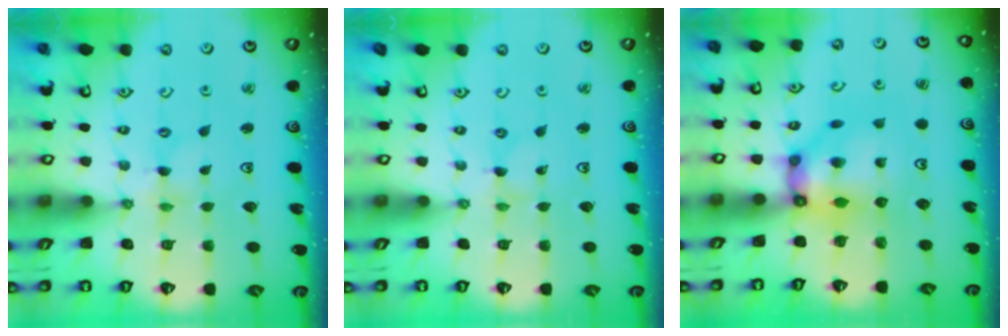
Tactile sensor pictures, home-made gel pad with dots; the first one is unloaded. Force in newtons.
{"total": 0.0}
{"total": 8.8, "press": 8.8, "slide": 0.9}